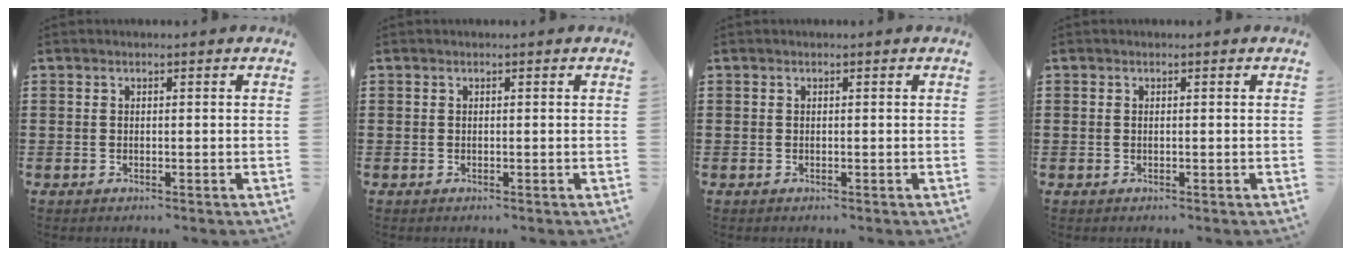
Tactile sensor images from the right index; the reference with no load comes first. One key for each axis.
{"total": 0.0}
{"total": 0.0}
{"total": 0.0}